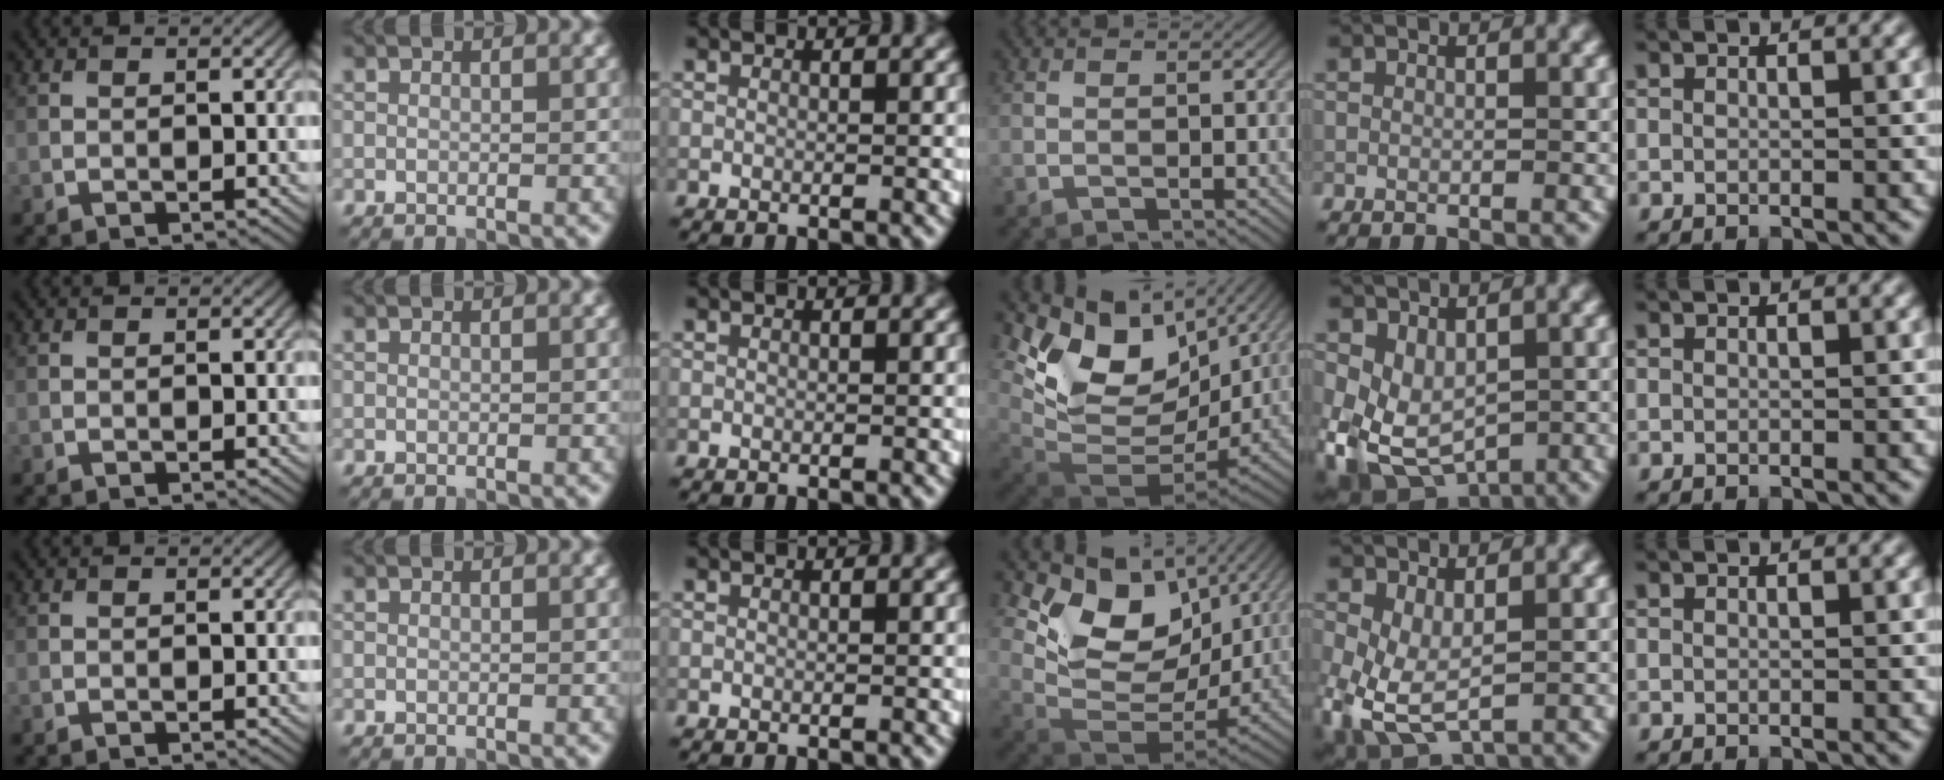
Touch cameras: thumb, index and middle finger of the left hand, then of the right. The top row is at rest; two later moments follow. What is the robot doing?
{"motion": "lift_and_place", "object": "coin"}